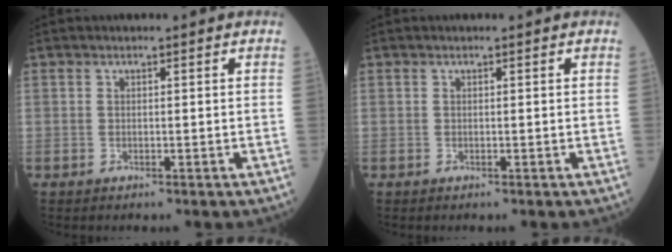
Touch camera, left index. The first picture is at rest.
{"total": 0.0}